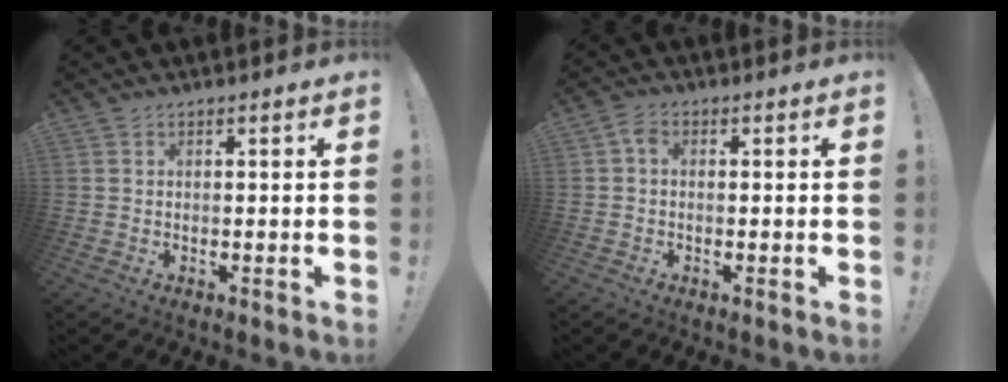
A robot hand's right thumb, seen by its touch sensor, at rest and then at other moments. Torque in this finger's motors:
{"motor_torque": [0.39, 0.42, 0.06, -0.14, 0.00]}